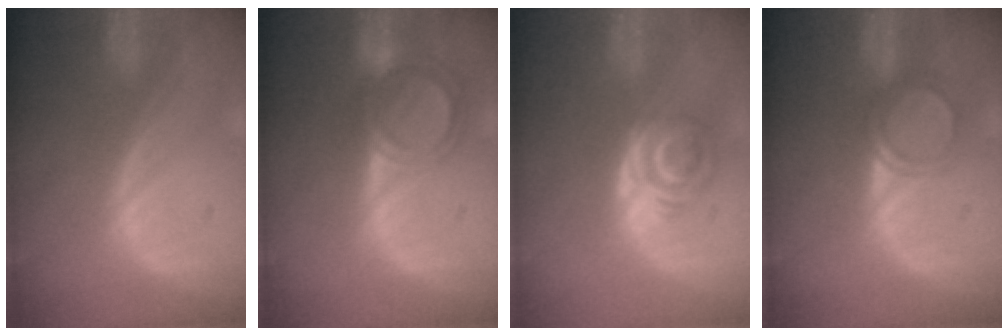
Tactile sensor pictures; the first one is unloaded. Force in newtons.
{"total": 6.1, "press": 5.3, "slide": 3.1}
{"total": 6.4, "press": 5.3, "slide": 3.6}
{"total": 3.6, "press": 3.3, "slide": 1.2}